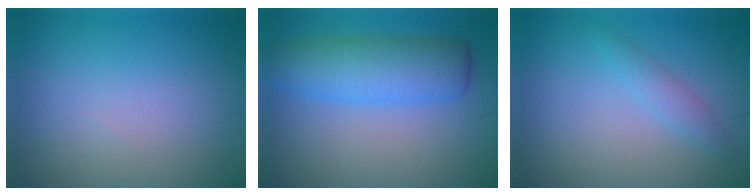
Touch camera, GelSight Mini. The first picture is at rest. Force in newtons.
{"total": 6.0, "press": 6.0, "slide": 0.1}
{"total": 1.5, "press": 1.5, "slide": 0.1}